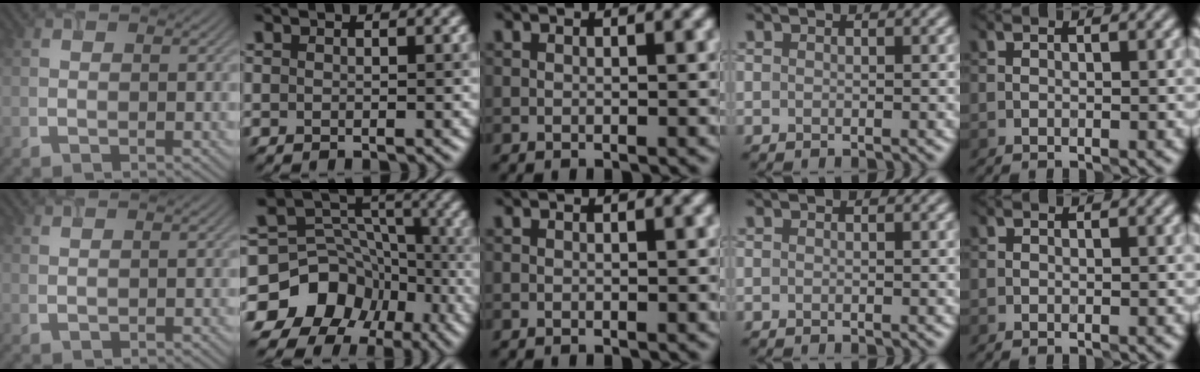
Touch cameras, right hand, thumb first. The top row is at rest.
{"thumb": {"total": 0.8, "force": [0.4, -0.7, -0.2], "torque": [-0.003, 0.007, 0.016]}, "index": {"total": 12.5, "force": [-6.5, 10.1, 3.4], "torque": [-0.069, 0.011, -0.103]}}